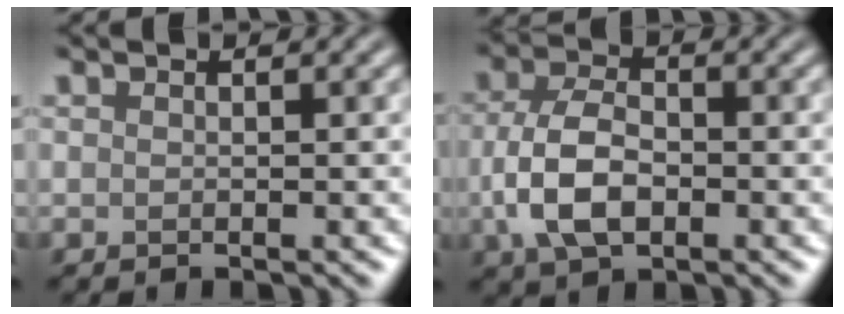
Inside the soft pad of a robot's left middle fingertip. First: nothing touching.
{"total": 5.5, "force": [-1.3, 3.2, 4.3], "torque": [-0.092, -0.002, -0.029]}